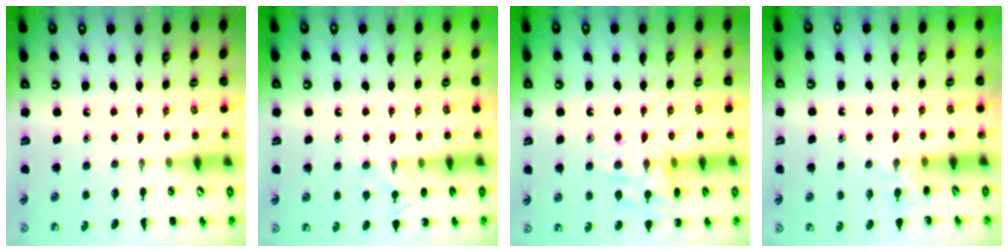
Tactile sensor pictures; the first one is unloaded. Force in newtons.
{"total": 8.6, "press": 8.3, "slide": 2.0}
{"total": 13.5, "press": 13.5, "slide": 0.9}
{"total": 5.3, "press": 5.1, "slide": 1.6}